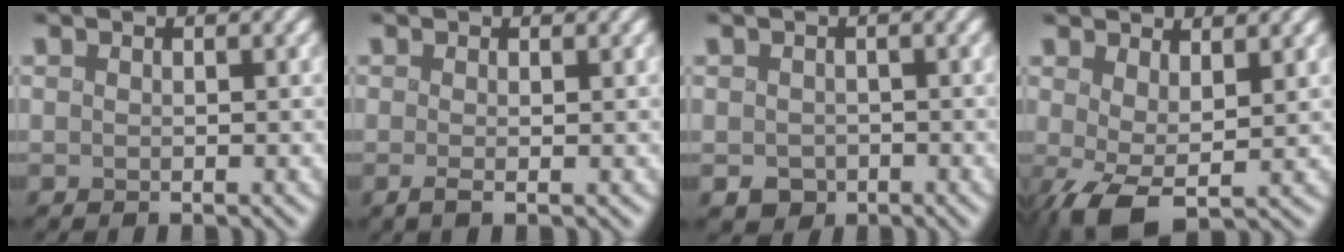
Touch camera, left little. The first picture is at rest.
{"total": 0.8, "force": [-0.1, 0.1, 0.8], "torque": [-0.009, -0.004, -0.005]}
{"total": 1.6, "force": [-0.7, 1.3, 0.5], "torque": [-0.009, -0.005, -0.014]}
{"total": 4.7, "force": [-0.3, 2.1, 4.1], "torque": [-0.084, -0.003, -0.010]}